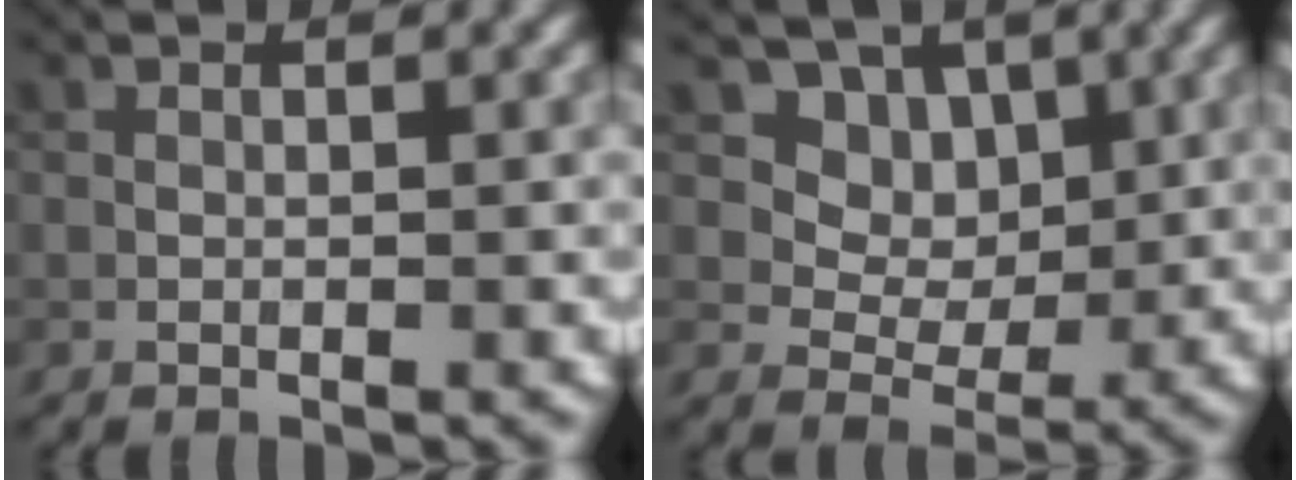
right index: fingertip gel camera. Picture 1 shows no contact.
{"total": 8.7, "force": [4.4, 6.6, 3.7], "torque": [-0.062, -0.016, 0.078]}